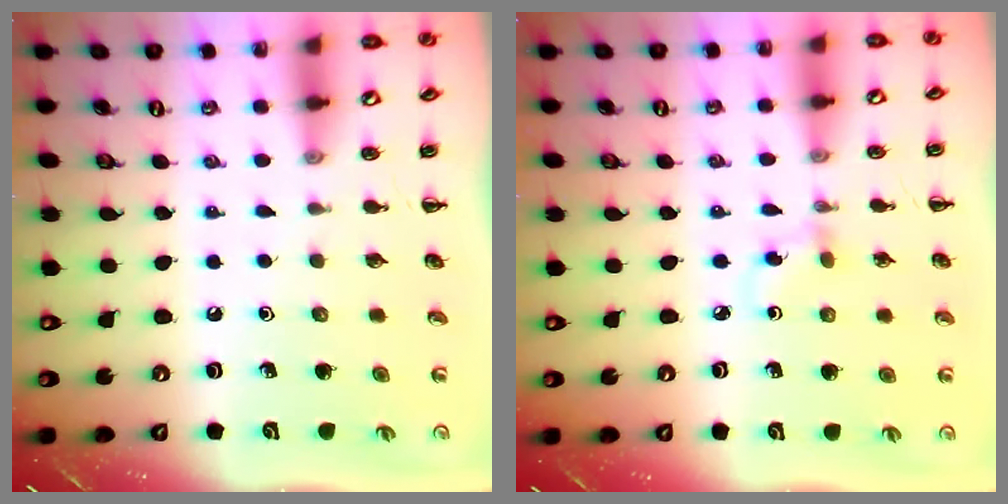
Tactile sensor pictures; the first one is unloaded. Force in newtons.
{"total": 3.2, "press": 2.9, "slide": 1.3}